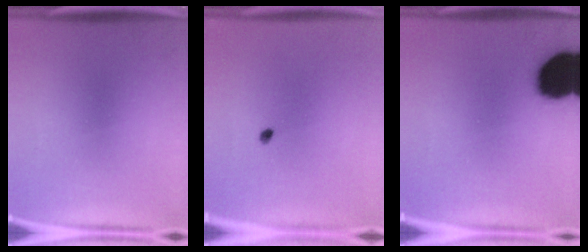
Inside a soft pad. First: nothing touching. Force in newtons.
{"total": 0.9}
{"total": 19.7}